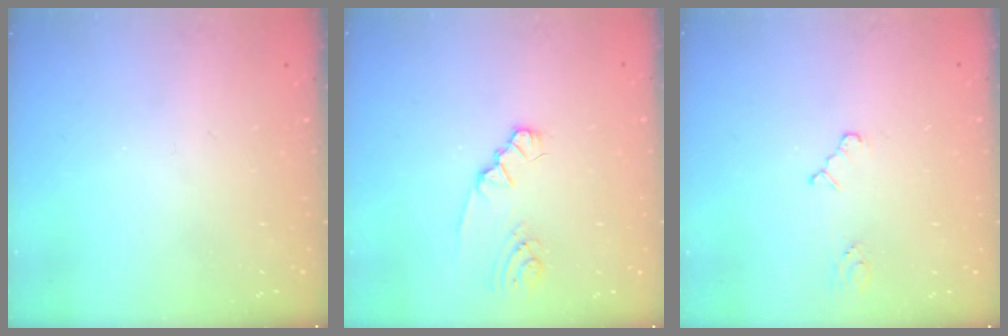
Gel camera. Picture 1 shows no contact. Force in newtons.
{"total": 2.2, "press": 2.2, "slide": 0.4}
{"total": 2.8, "press": 2.8, "slide": 0.4}